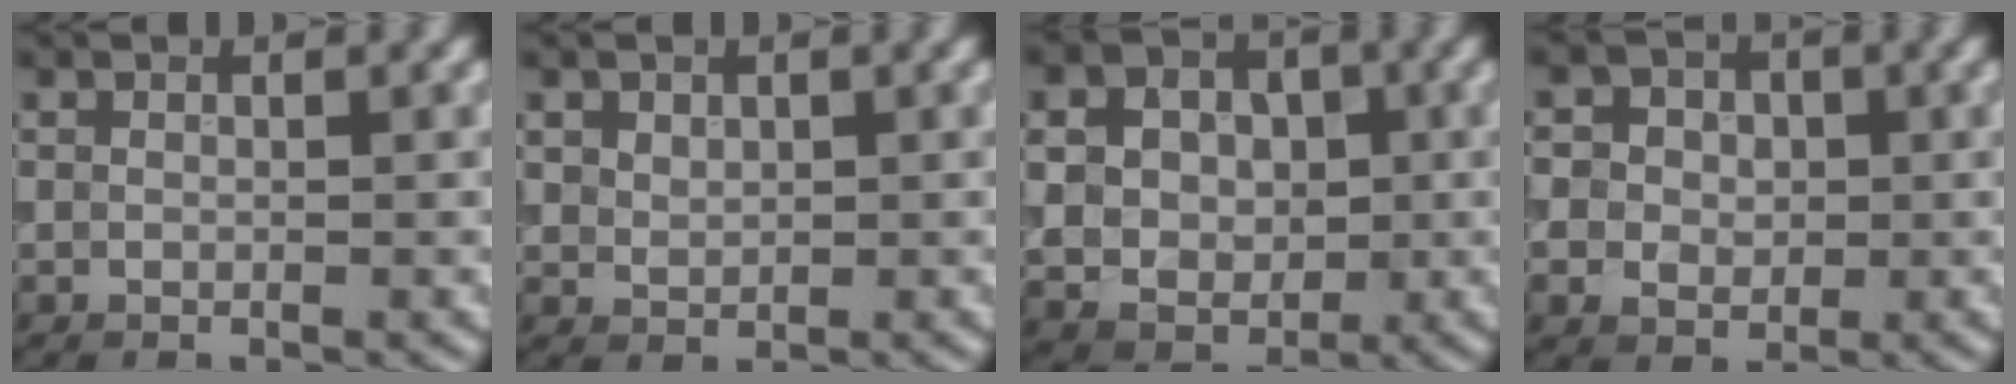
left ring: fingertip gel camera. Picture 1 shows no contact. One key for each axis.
{"total": 1.4, "fx": 0.7, "fy": 1.1, "fz": 0.5, "tx": -0.008, "ty": -0.005, "tz": 0.021}
{"total": 10.0, "fx": 1.5, "fy": 8.5, "fz": 5.1, "tx": -0.106, "ty": 0.024, "tz": 0.014}
{"total": 7.3, "fx": 1.4, "fy": 6.5, "fz": 3.2, "tx": -0.063, "ty": 0.031, "tz": -0.005}